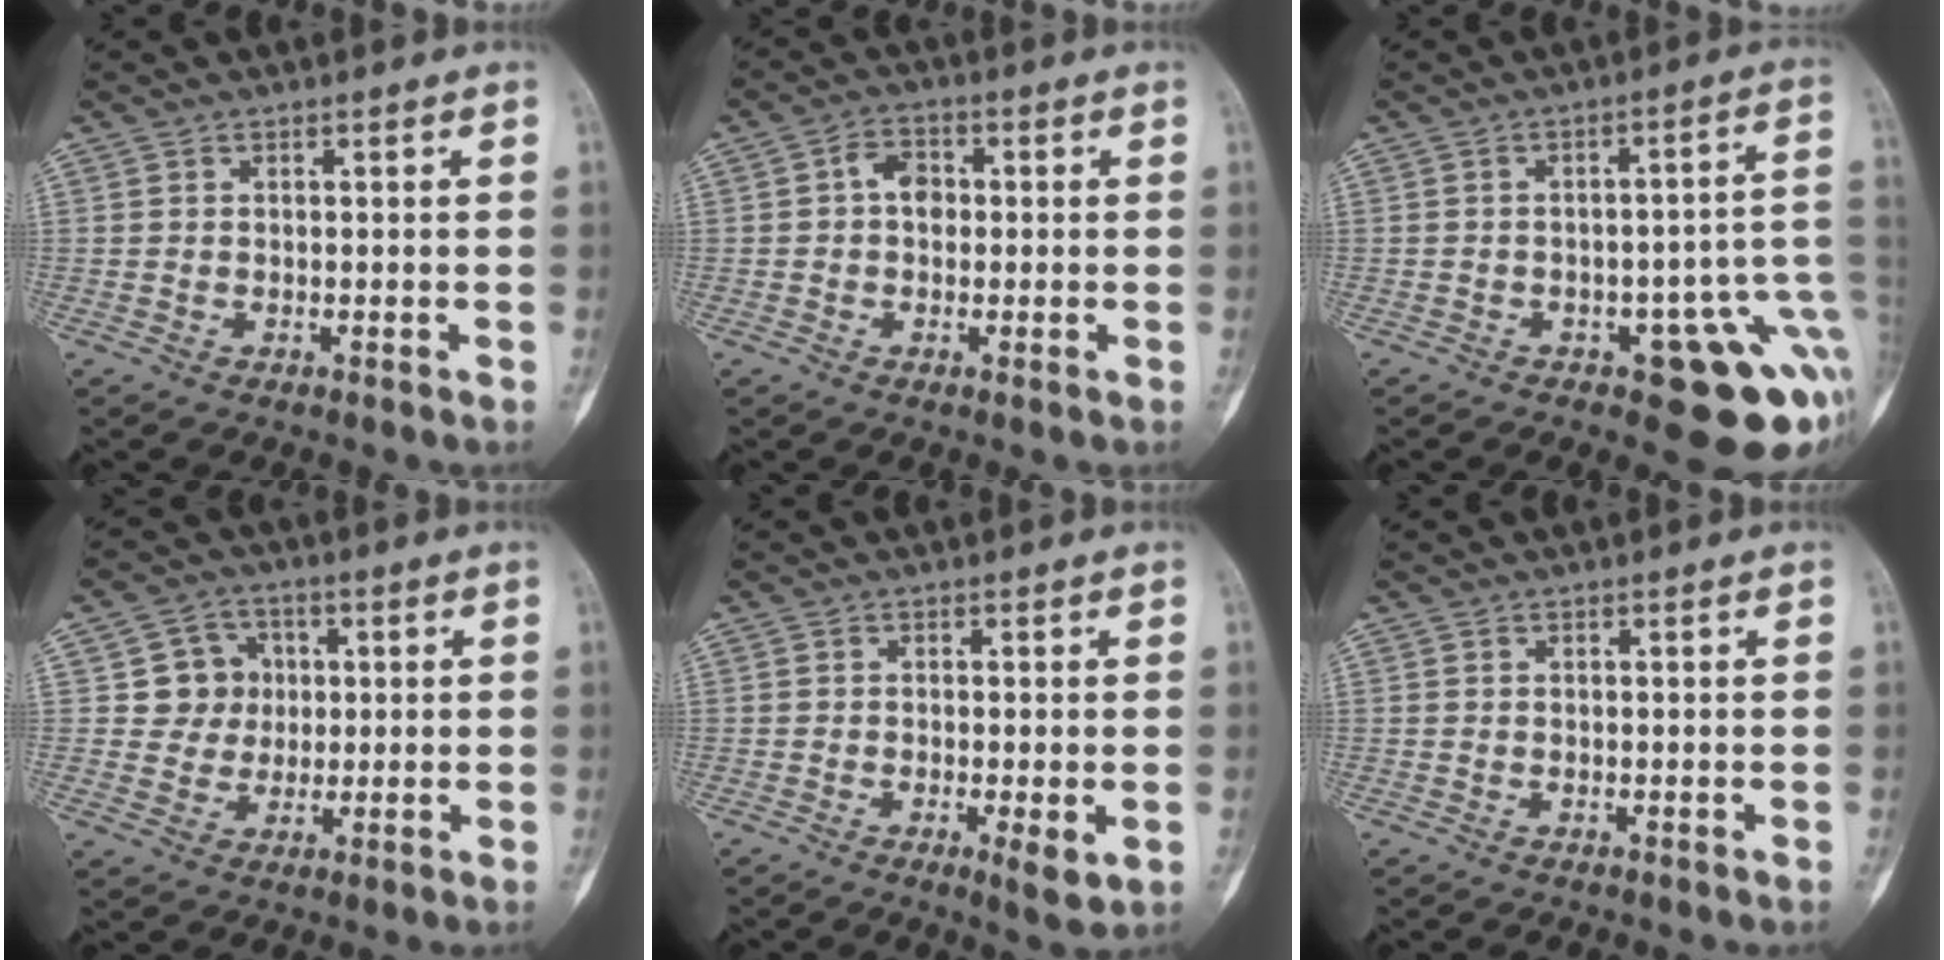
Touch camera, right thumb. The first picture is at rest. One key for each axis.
{"total": 4.3, "fx": 0.4, "fy": 3.3, "fz": 2.8, "tx": -0.026, "ty": 0.011, "tz": -0.001}
{"total": 14.7, "fx": -4.6, "fy": 5.5, "fz": 12.9, "tx": -0.108, "ty": 0.031, "tz": -0.045}
{"total": 7.3, "fx": 1.1, "fy": 7.0, "fz": 1.9, "tx": 0.014, "ty": 0.008, "tz": 0.015}
{"total": 3.8, "fx": -0.9, "fy": 0.9, "fz": 3.6, "tx": -0.060, "ty": -0.011, "tz": -0.016}
{"total": 0.0}